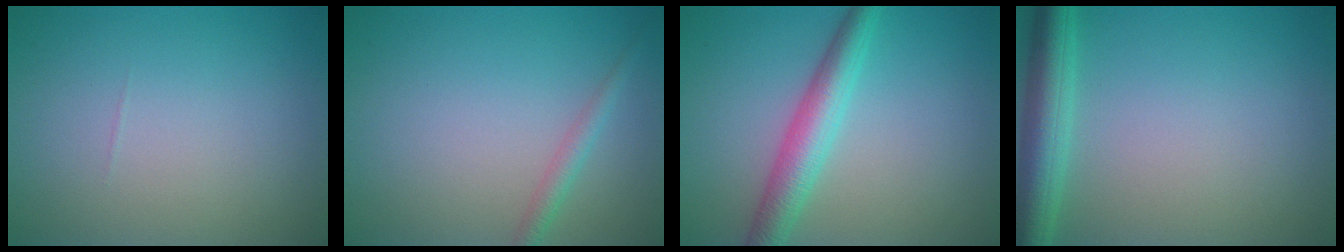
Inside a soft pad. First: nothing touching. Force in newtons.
{"total": 1.5, "press": 1.5, "slide": 0.1}
{"total": 4.3, "press": 4.3, "slide": 0.2}
{"total": 4.5, "press": 4.5, "slide": 0.3}